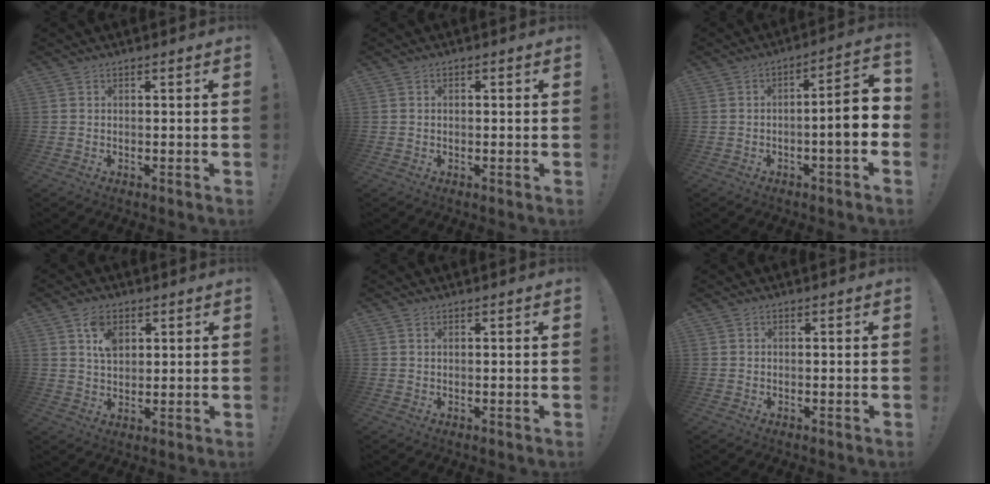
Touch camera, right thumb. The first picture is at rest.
{"total": 0.8, "force": [-0.3, 0.5, 0.6], "torque": [-0.013, 0.003, -0.005]}
{"total": 9.1, "force": [-1.8, 1.0, 8.9], "torque": [-0.126, -0.002, -0.036]}
{"total": 6.9, "force": [3.1, 4.6, 4.2], "torque": [-0.064, -0.005, 0.057]}
{"total": 0.6, "force": [0.3, 0.1, 0.5], "torque": [-0.007, 0.000, 0.005]}
{"total": 0.0}